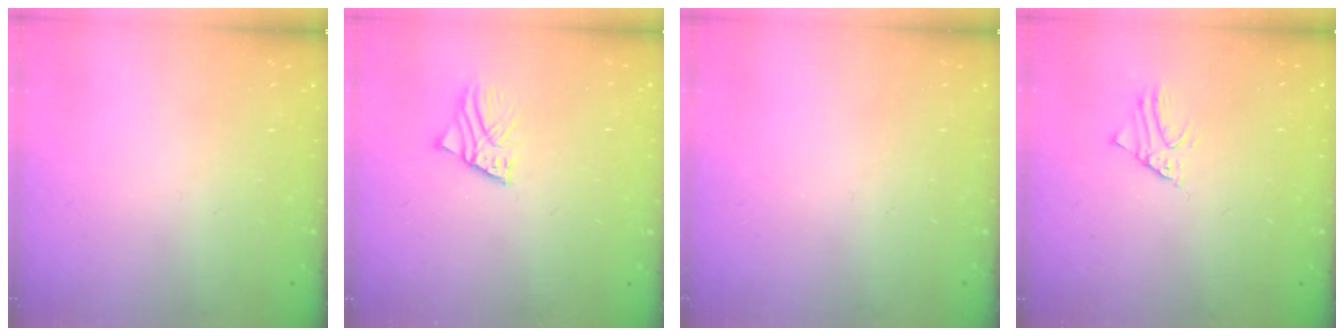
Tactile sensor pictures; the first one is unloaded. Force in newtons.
{"total": 3.0, "press": 3.0, "slide": 0.2}
{"total": 0.0}
{"total": 1.6, "press": 1.6, "slide": 0.1}